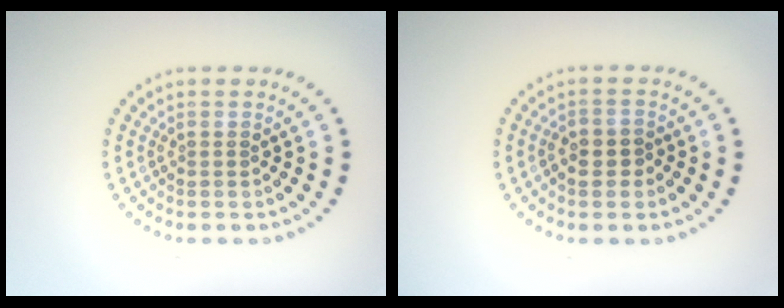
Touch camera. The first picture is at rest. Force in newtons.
{"total": 2.1, "press": 2.0, "slide": 0.6}